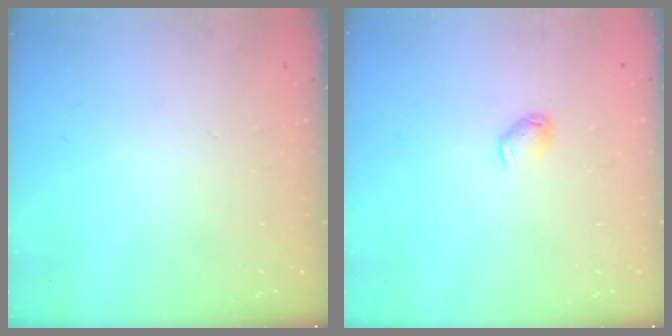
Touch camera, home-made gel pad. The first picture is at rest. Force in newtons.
{"total": 3.4, "press": 3.3, "slide": 0.7}